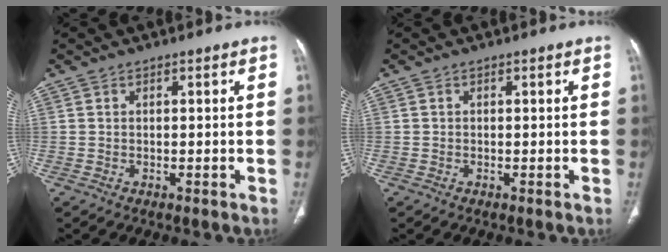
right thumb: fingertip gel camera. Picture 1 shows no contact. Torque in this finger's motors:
{"motor_torque": [0.36, 0.56, -0.26, 0.10, -0.01]}